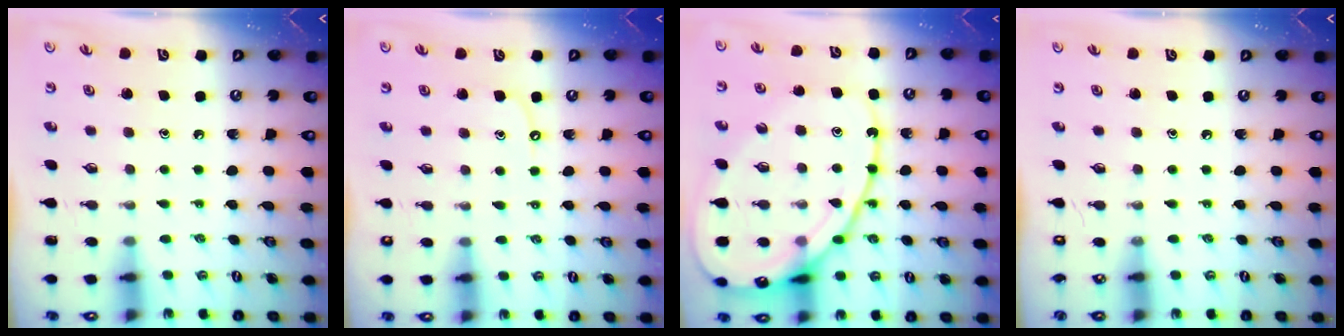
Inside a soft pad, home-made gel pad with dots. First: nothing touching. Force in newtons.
{"total": 3.8, "press": 3.8, "slide": 0.6}
{"total": 18.1, "press": 18.0, "slide": 1.6}
{"total": 0.0}